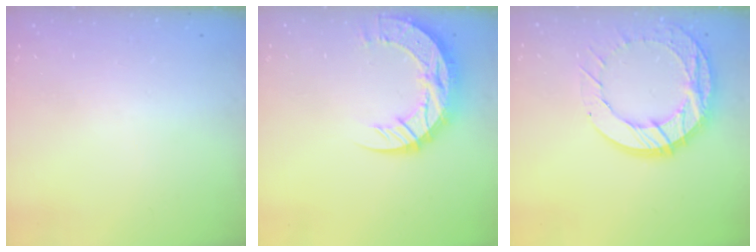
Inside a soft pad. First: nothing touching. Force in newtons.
{"total": 16.1, "press": 16.0, "slide": 1.4}
{"total": 16.4, "press": 16.4, "slide": 1.3}